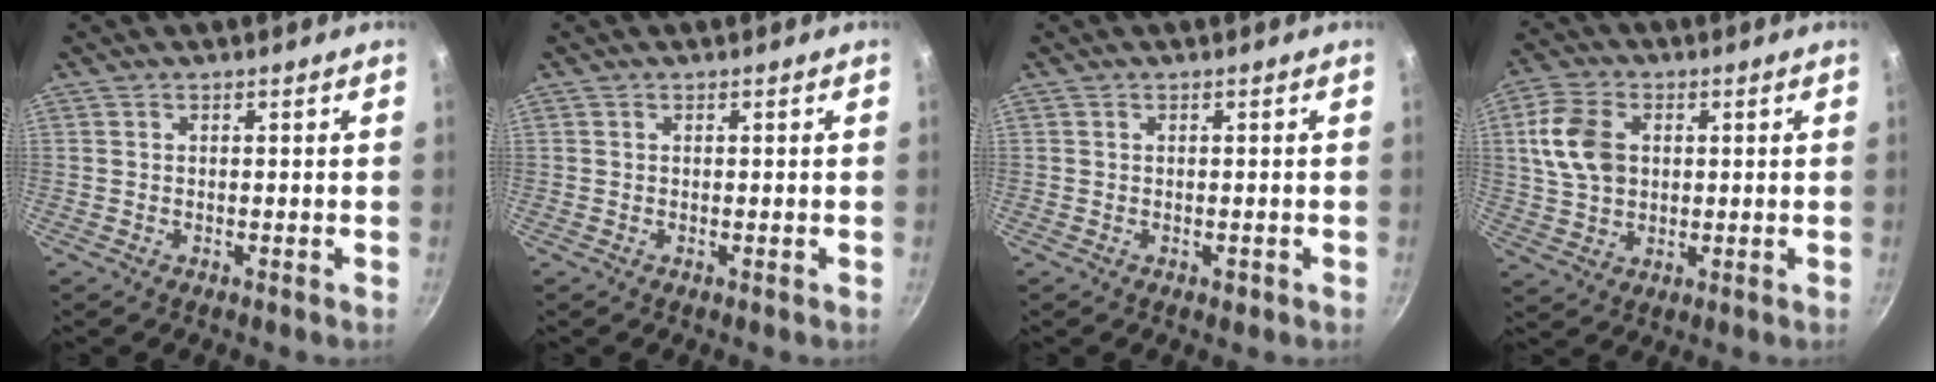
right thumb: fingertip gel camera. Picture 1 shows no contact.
{"total": 0.0}
{"total": 0.9, "force": [-0.4, 0.6, 0.5], "torque": [-0.005, 0.002, -0.005]}
{"total": 10.3, "force": [2.0, 7.4, 6.9], "torque": [-0.119, 0.004, 0.036]}